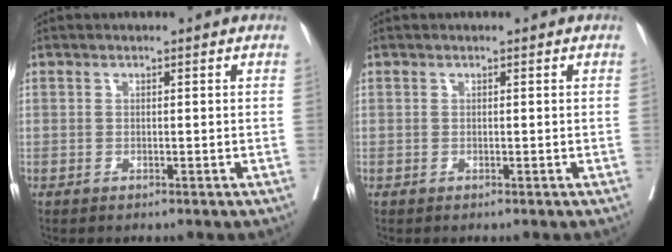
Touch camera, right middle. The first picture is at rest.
{"total": 0.0}